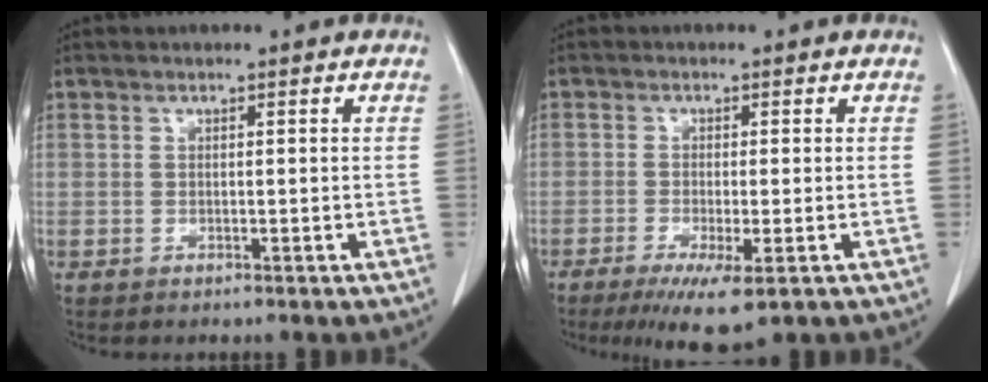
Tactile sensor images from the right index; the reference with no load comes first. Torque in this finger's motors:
{"motor_torque": [0.86, -0.65, 0.20, 0.11]}